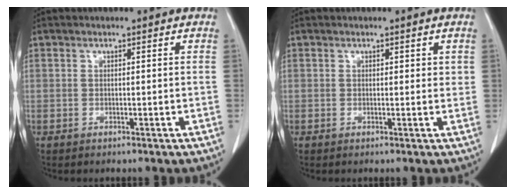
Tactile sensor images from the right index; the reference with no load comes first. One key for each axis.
{"total": 1.1, "fx": 0.6, "fy": 0.7, "fz": 0.6, "tx": -0.001, "ty": -0.001, "tz": 0.005}